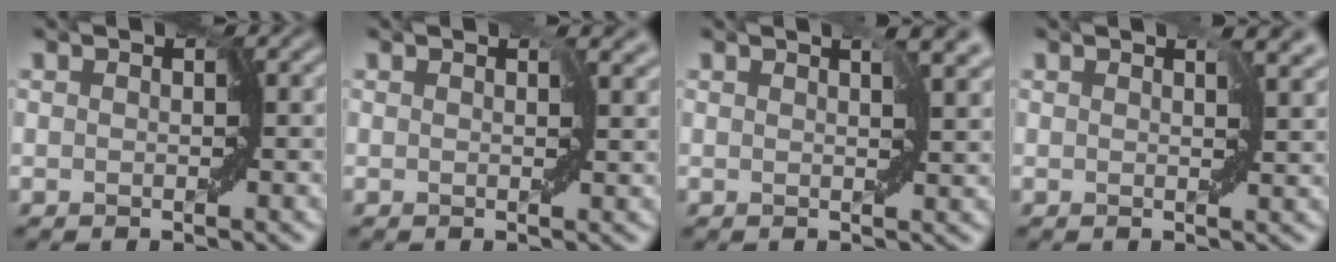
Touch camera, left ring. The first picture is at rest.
{"total": 1.6, "force": [0.8, 0.8, 1.0], "torque": [-0.011, 0.003, 0.010]}
{"total": 4.1, "force": [1.8, 1.9, 3.1], "torque": [-0.036, 0.009, 0.028]}
{"total": 3.2, "force": [1.5, 1.7, 2.3], "torque": [-0.027, 0.006, 0.024]}